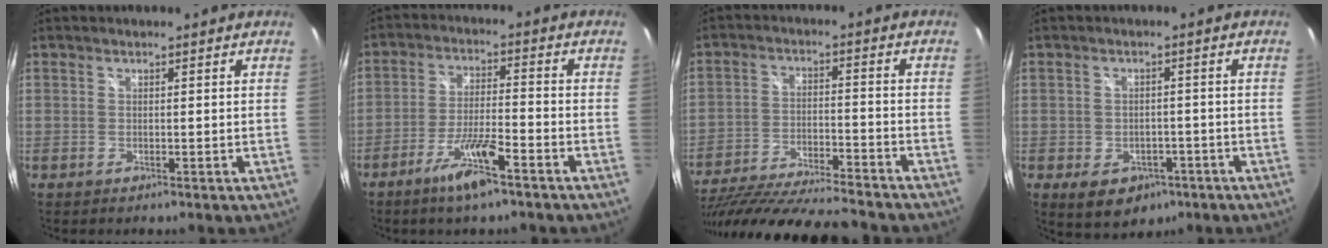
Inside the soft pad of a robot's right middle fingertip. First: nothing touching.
{"total": 8.5, "force": [-5.6, 1.0, 6.3], "torque": [-0.133, -0.007, -0.101]}
{"total": 23.6, "force": [-20.5, 3.2, 11.4], "torque": [-0.216, -0.055, -0.321]}
{"total": 7.9, "force": [-4.2, 5.6, 3.7], "torque": [-0.074, -0.004, -0.044]}